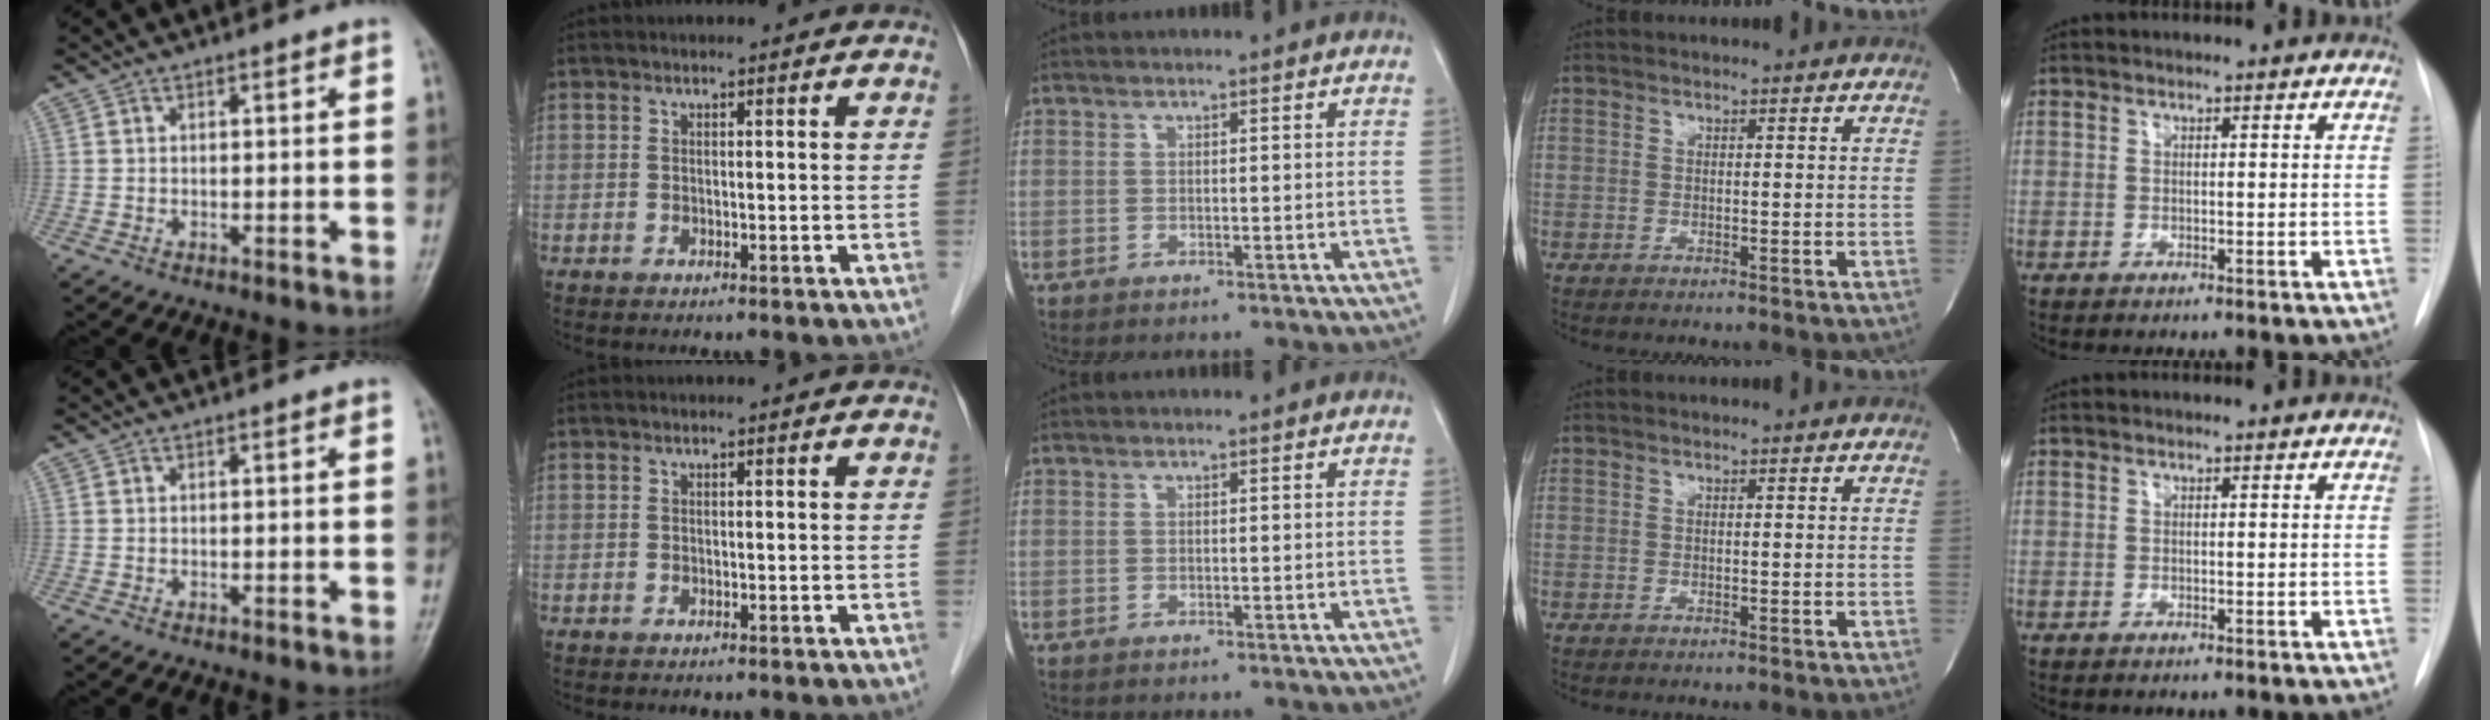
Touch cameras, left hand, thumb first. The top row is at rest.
{}